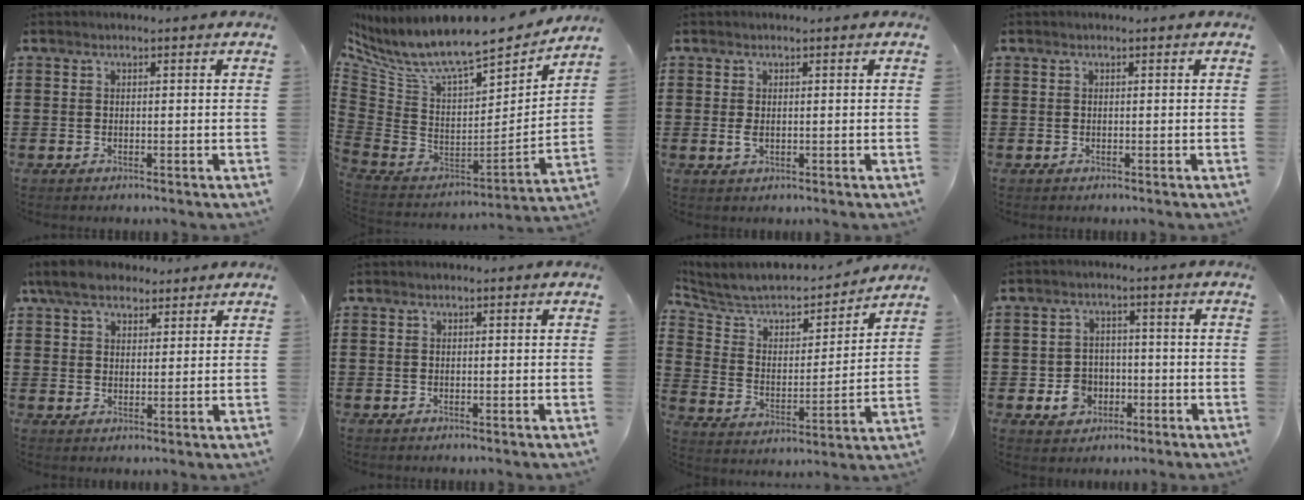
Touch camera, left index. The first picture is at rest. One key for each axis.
{"total": 9.3, "fx": 7.1, "fy": 2.5, "fz": 5.4, "tx": -0.133, "ty": -0.056, "tz": 0.121}
{"total": 1.4, "fx": 0.1, "fy": 0.7, "fz": 1.3, "tx": -0.033, "ty": -0.001, "tz": -0.001}
{"total": 0.0}
{"total": 6.4, "fx": 5.0, "fy": 3.0, "fz": 2.7, "tx": -0.064, "ty": 0.001, "tz": 0.092}
{"total": 0.0}
{"total": 5.9, "fx": 5.1, "fy": 2.3, "fz": 1.8, "tx": -0.067, "ty": -0.037, "tz": 0.082}
{"total": 5.1, "fx": -1.8, "fy": 4.3, "fz": 2.0, "tx": -0.043, "ty": 0.011, "tz": -0.031}